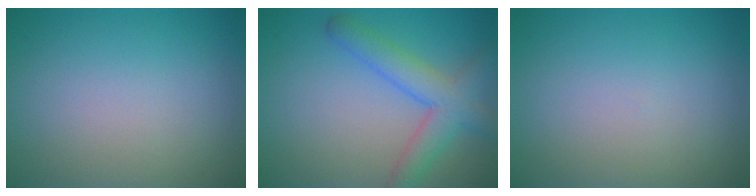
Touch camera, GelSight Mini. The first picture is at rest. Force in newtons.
{"total": 4.8, "press": 4.8, "slide": 0.2}
{"total": 0.0}